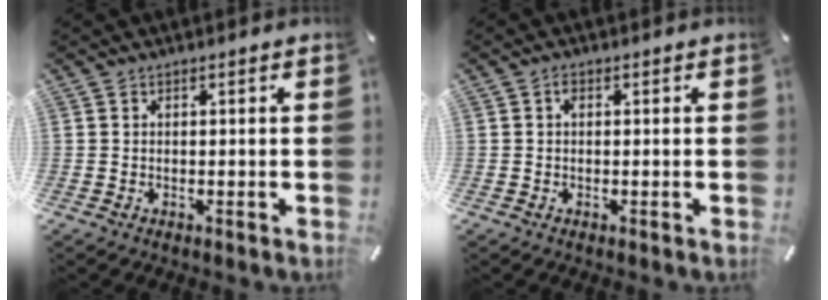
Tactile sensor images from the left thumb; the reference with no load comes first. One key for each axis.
{"total": 1.0, "fx": 0.1, "fy": 0.6, "fz": 0.8, "tx": -0.017, "ty": 0.005, "tz": 0.001}